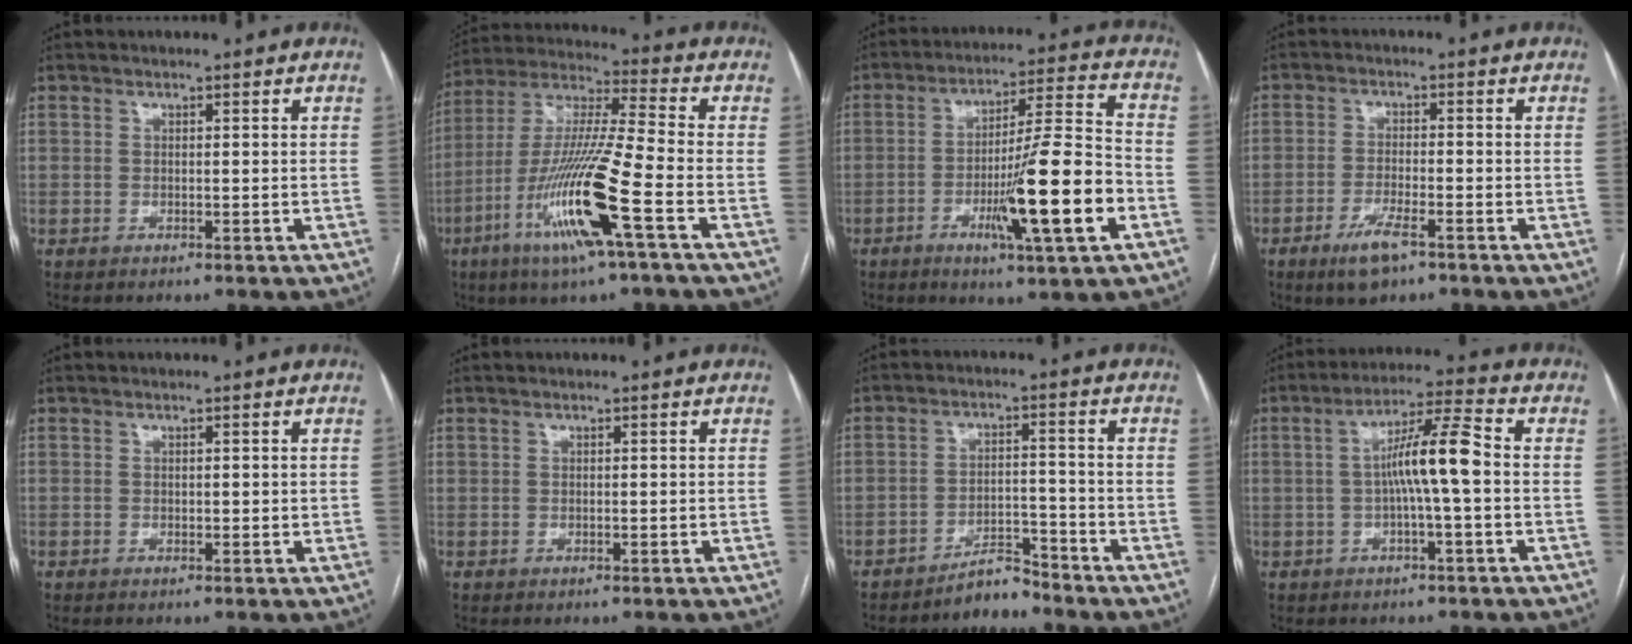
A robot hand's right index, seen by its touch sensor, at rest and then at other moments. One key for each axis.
{"total": 17.0, "fx": -6.9, "fy": -0.1, "fz": 15.6, "tx": -0.321, "ty": -0.019, "tz": -0.133}
{"total": 15.6, "fx": -5.2, "fy": 0.1, "fz": 14.7, "tx": -0.240, "ty": -0.008, "tz": -0.084}
{"total": 5.4, "fx": -3.3, "fy": 1.3, "fz": 4.0, "tx": -0.081, "ty": -0.006, "tz": -0.057}
{"total": 0.7, "fx": 0.1, "fy": 0.4, "fz": 0.6, "tx": -0.005, "ty": 0.000, "tz": 0.002}
{"total": 0.0}
{"total": 4.0, "fx": -3.9, "fy": 0.9, "fz": 0.6, "tx": -0.004, "ty": -0.003, "tz": -0.069}
{"total": 8.4, "fx": -0.4, "fy": 0.1, "fz": 8.4, "tx": -0.150, "ty": 0.020, "tz": -0.010}